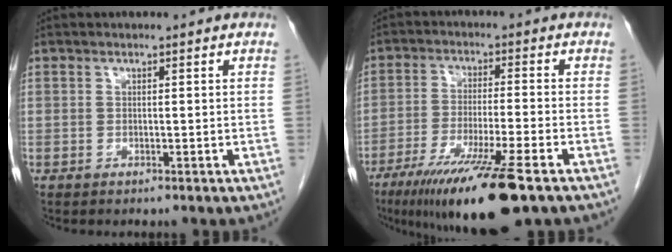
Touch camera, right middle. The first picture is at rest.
{"total": 15.1, "force": [-9.8, 0.4, 11.5], "torque": [-0.190, -0.045, -0.163]}